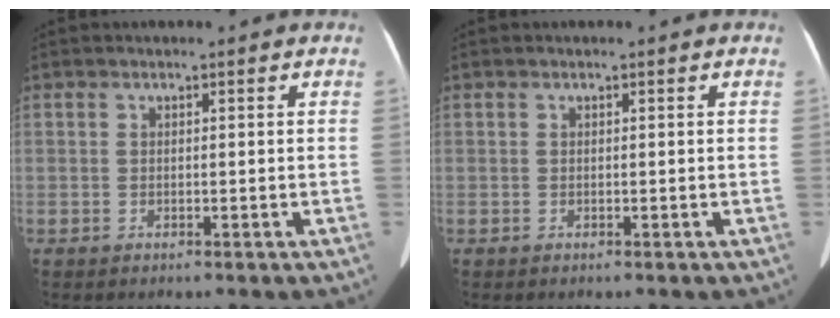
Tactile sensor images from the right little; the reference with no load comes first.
{"total": 0.0}